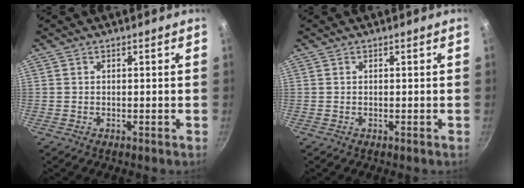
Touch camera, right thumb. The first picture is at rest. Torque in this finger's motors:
{"motor_torque": [-0.16, -0.04, -0.12, -0.01, 0.00]}